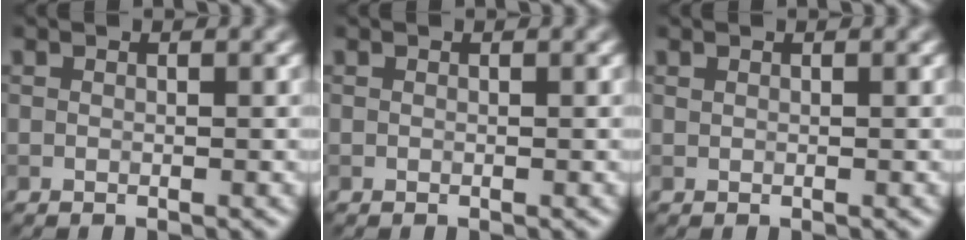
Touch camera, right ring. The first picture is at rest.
{"total": 0.0}
{"total": 0.0}